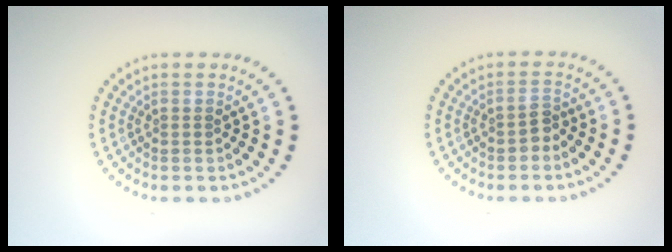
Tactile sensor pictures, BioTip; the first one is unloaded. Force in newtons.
{"total": 1.3, "press": 1.2, "slide": 0.6}